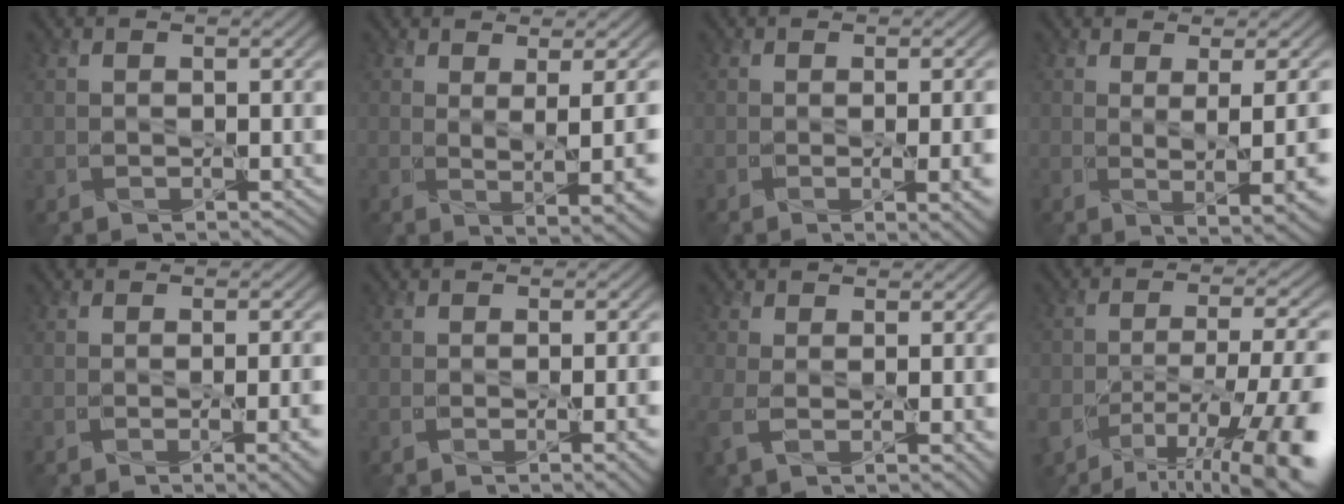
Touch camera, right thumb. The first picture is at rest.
{"total": 6.5, "force": [0.4, 1.9, 6.1], "torque": [-0.081, -0.008, 0.018]}
{"total": 6.6, "force": [-1.6, 2.4, 5.9], "torque": [-0.067, -0.013, -0.005]}
{"total": 7.3, "force": [0.0, 2.2, 6.9], "torque": [-0.085, -0.005, 0.013]}
{"total": 5.8, "force": [-1.7, 2.0, 5.2], "torque": [-0.059, -0.011, -0.012]}
{"total": 4.5, "force": [-1.3, 1.3, 4.0], "torque": [-0.053, -0.007, -0.015]}
{"total": 4.8, "force": [-0.5, 1.7, 4.5], "torque": [-0.105, -0.010, -0.009]}
{"total": 14.8, "force": [-8.2, 5.6, 10.9], "torque": [-0.178, -0.020, -0.128]}